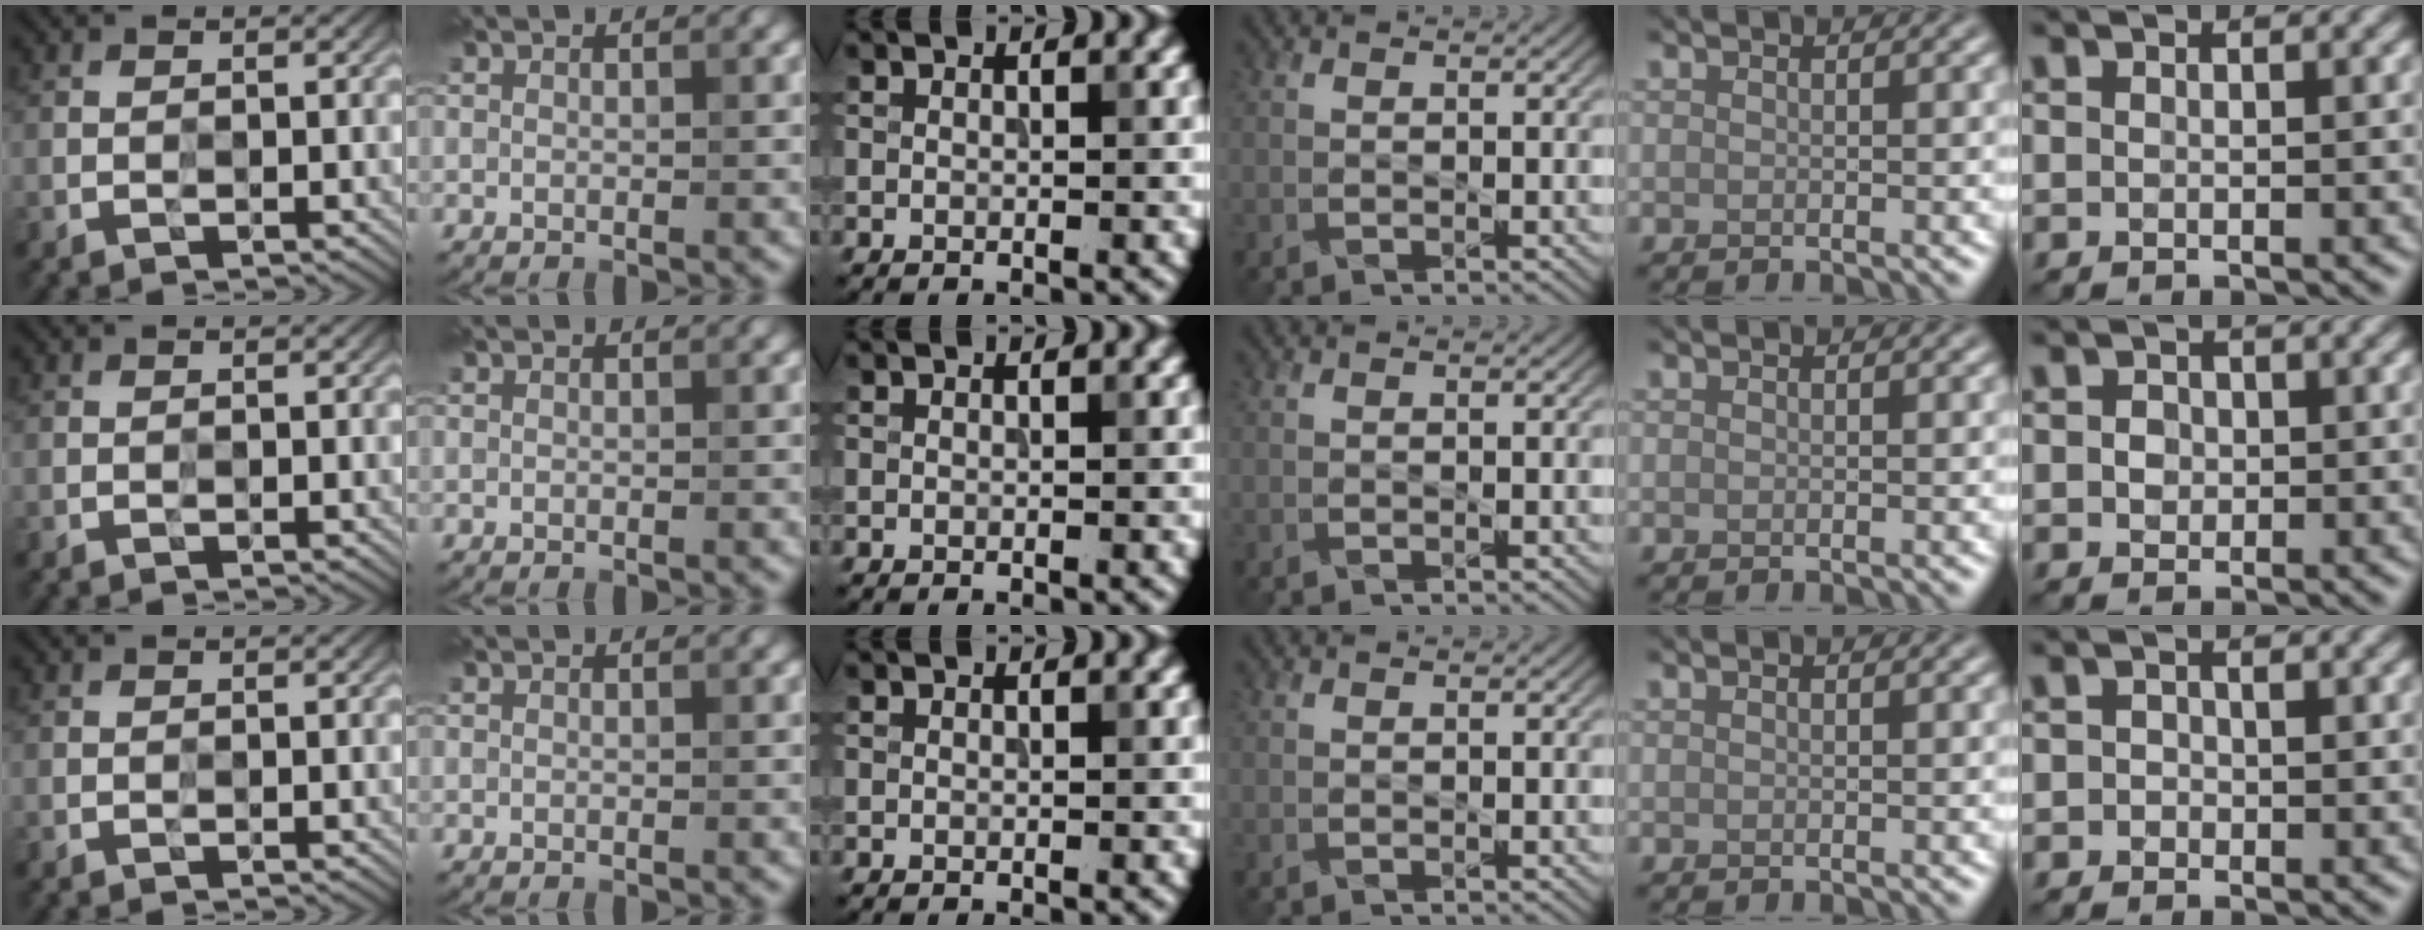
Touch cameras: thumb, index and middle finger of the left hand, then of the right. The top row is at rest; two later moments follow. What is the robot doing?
{"motion": "press", "object": "button"}